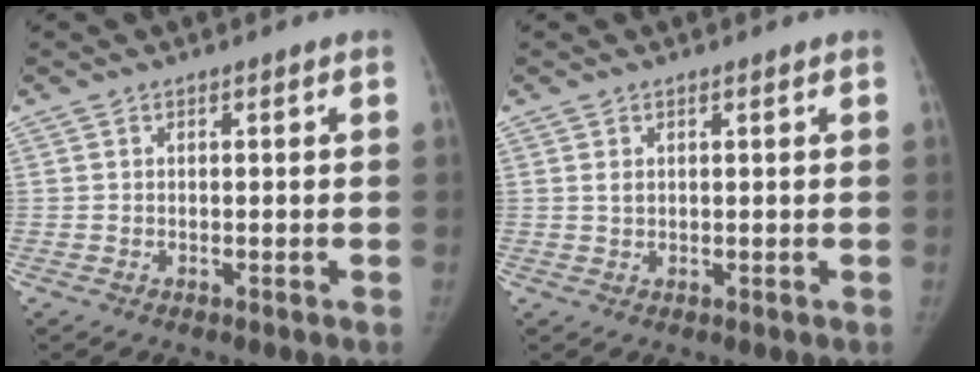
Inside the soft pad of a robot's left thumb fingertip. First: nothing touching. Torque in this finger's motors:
{"motor_torque": [-0.01, 0.16, 0.21, -0.30, 0.04]}